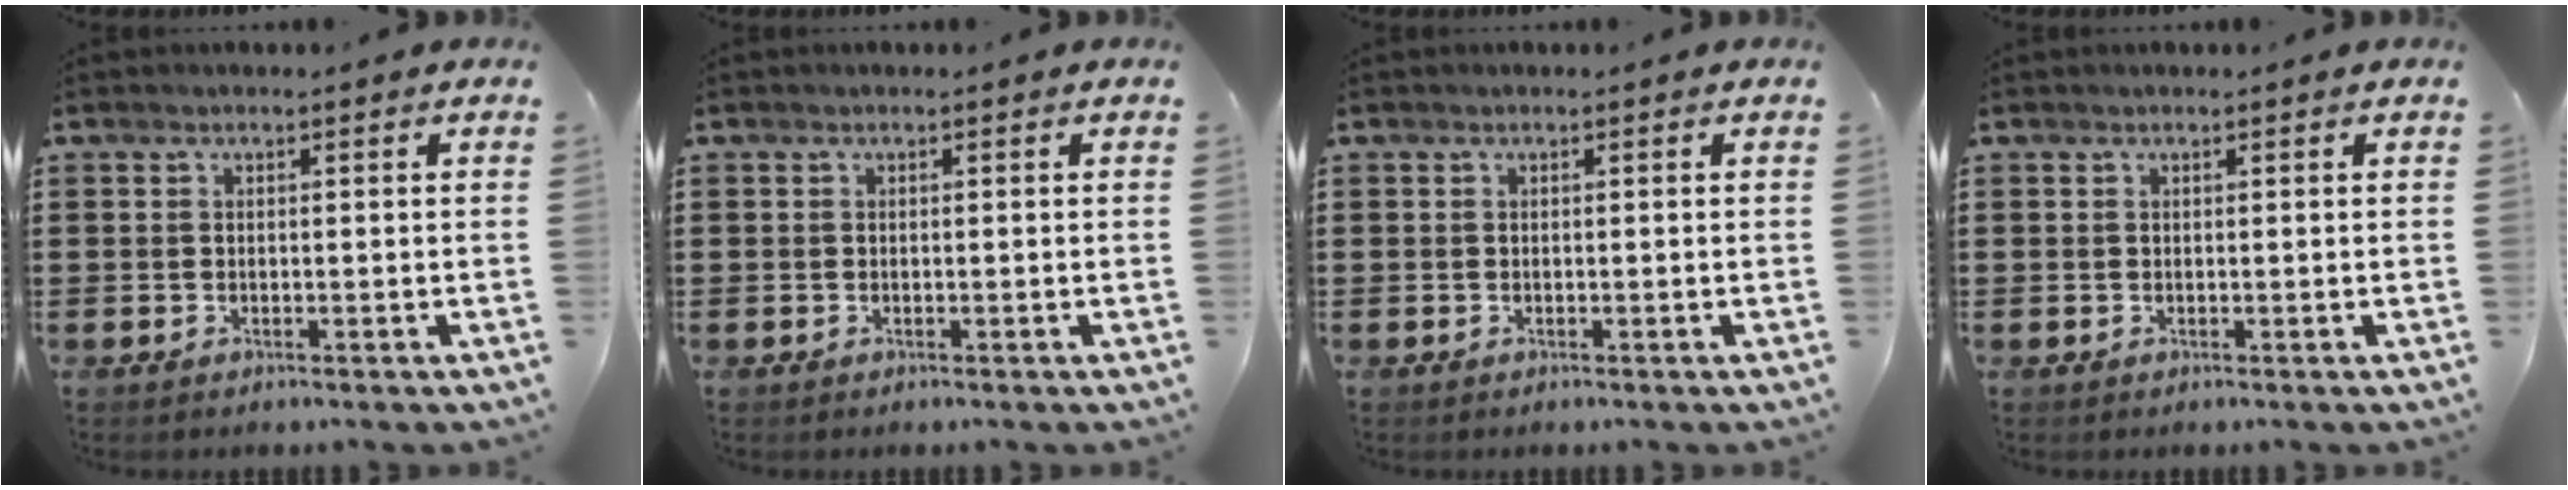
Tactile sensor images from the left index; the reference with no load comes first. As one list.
[{"total": 0.0}, {"total": 0.0}, {"total": 0.0}]